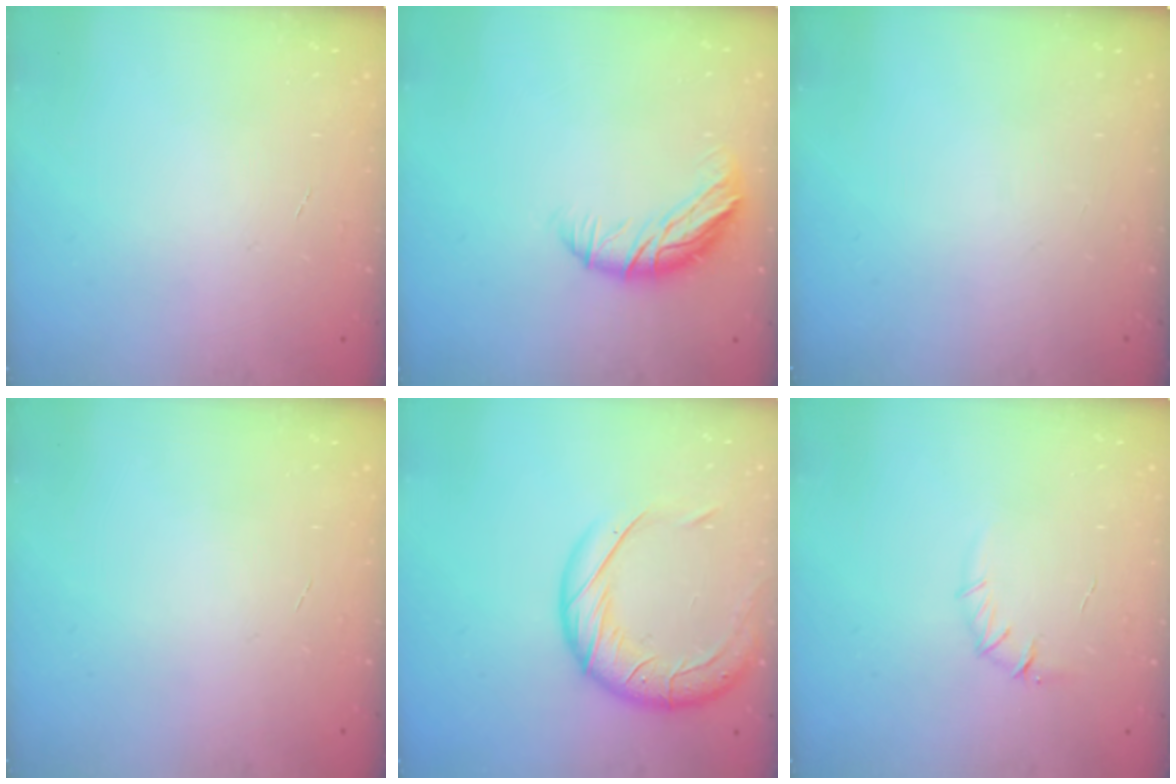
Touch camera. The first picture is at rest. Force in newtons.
{"total": 10.4, "press": 10.3, "slide": 0.6}
{"total": 0.0}
{"total": 0.0}
{"total": 16.3, "press": 16.2, "slide": 1.7}
{"total": 4.7, "press": 4.4, "slide": 1.5}